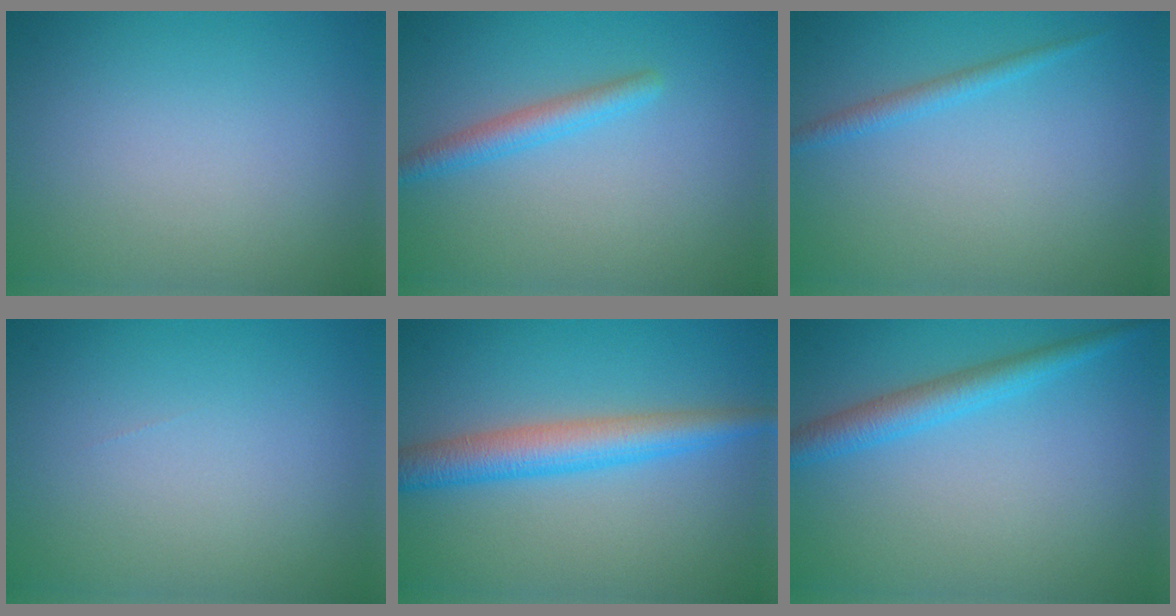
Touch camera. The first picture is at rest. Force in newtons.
{"total": 2.2, "press": 2.2, "slide": 0.1}
{"total": 1.3, "press": 1.3, "slide": 0.1}
{"total": 0.0}
{"total": 4.5, "press": 4.5, "slide": 0.1}
{"total": 3.0, "press": 3.0, "slide": 0.1}